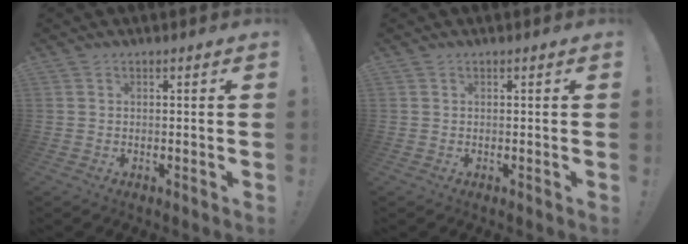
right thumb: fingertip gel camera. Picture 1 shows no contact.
{"total": 0.0}